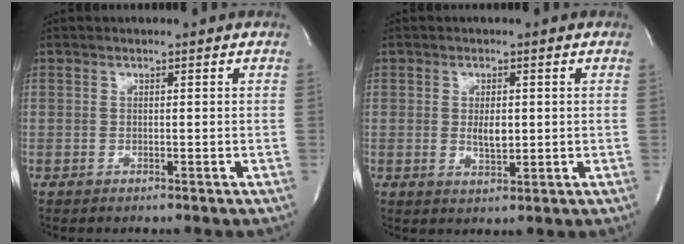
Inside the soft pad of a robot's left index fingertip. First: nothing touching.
{"total": 2.9, "force": [-0.1, 1.2, 2.7], "torque": [-0.048, -0.009, 0.002]}